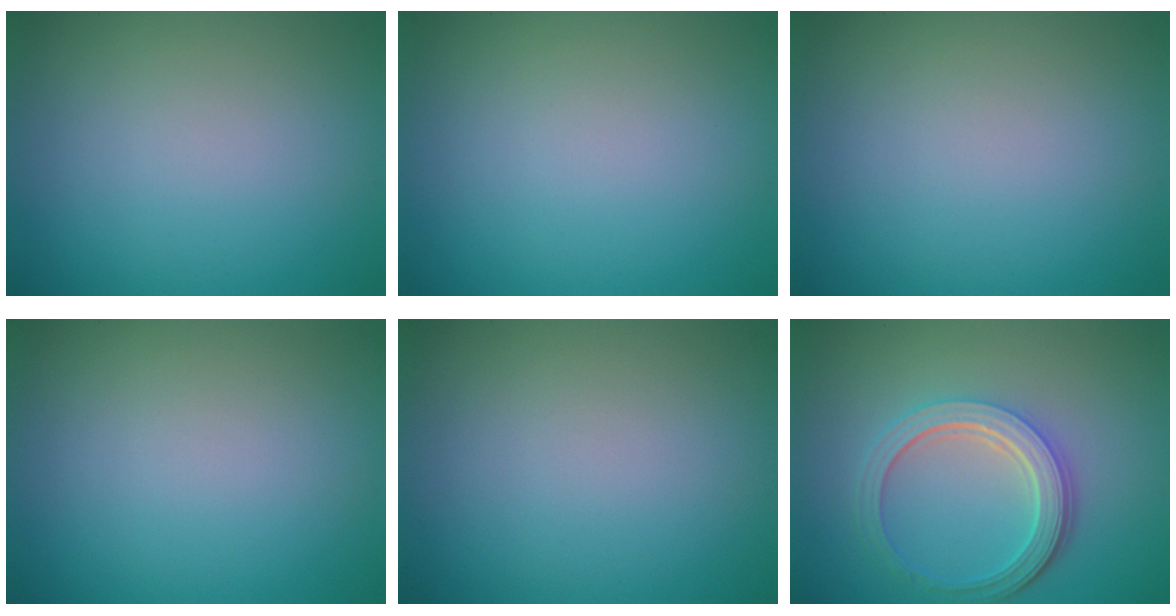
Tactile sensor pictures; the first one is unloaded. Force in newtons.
{"total": 0.0}
{"total": 0.0}
{"total": 0.0}
{"total": 0.0}
{"total": 5.0, "press": 3.8, "slide": 3.3}